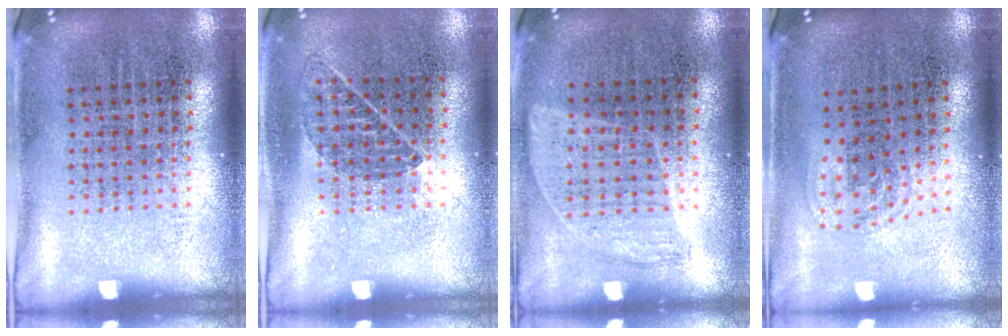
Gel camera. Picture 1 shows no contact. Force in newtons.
{"total": 0.9, "press": 0.7, "slide": 0.6}
{"total": 0.9, "press": 0.7, "slide": 0.4}
{"total": 1.0, "press": 0.7, "slide": 0.7}